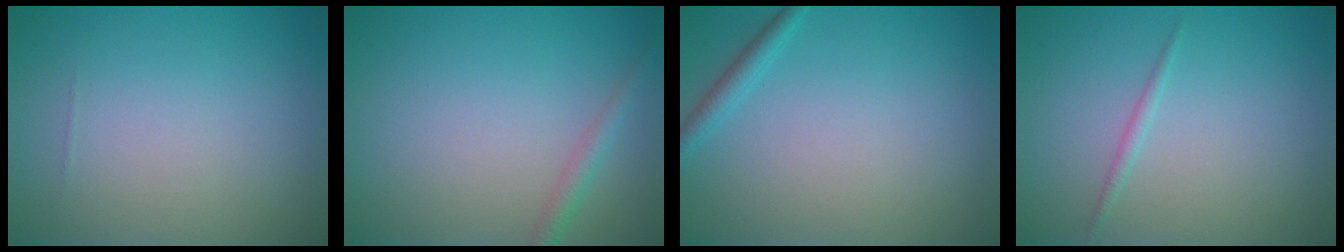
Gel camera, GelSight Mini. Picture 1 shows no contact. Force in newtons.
{"total": 1.5, "press": 1.5, "slide": 0.1}
{"total": 1.4, "press": 1.4, "slide": 0.1}
{"total": 0.8, "press": 0.8, "slide": 0.0}